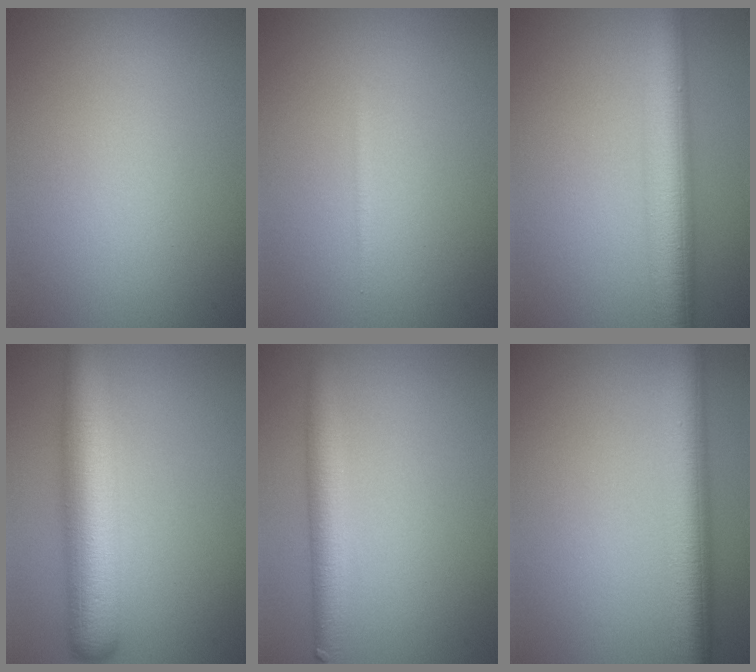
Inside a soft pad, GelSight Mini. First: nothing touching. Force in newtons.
{"total": 0.5, "press": 0.5, "slide": 0.0}
{"total": 6.7, "press": 6.7, "slide": 0.0}
{"total": 8.8, "press": 8.8, "slide": 0.5}
{"total": 3.3, "press": 3.3, "slide": 0.0}
{"total": 5.8, "press": 5.8, "slide": 0.3}